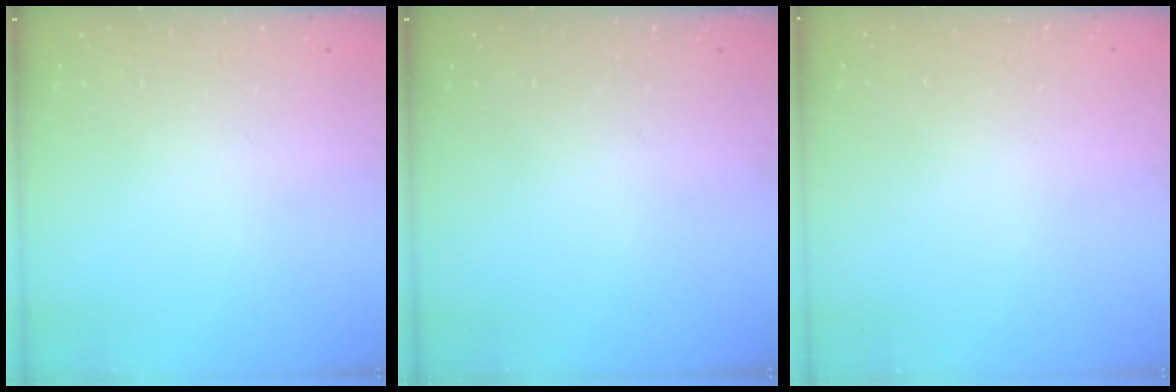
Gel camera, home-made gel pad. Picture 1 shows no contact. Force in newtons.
{"total": 0.0}
{"total": 0.0}